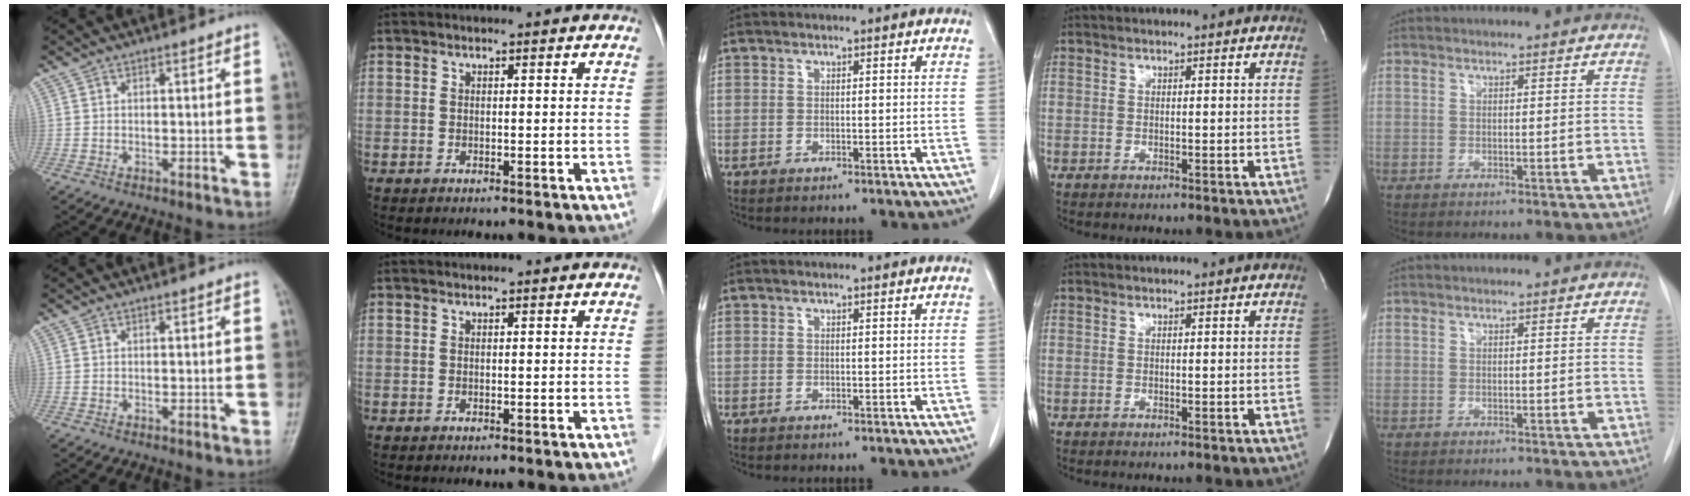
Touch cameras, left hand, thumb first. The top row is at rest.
{}